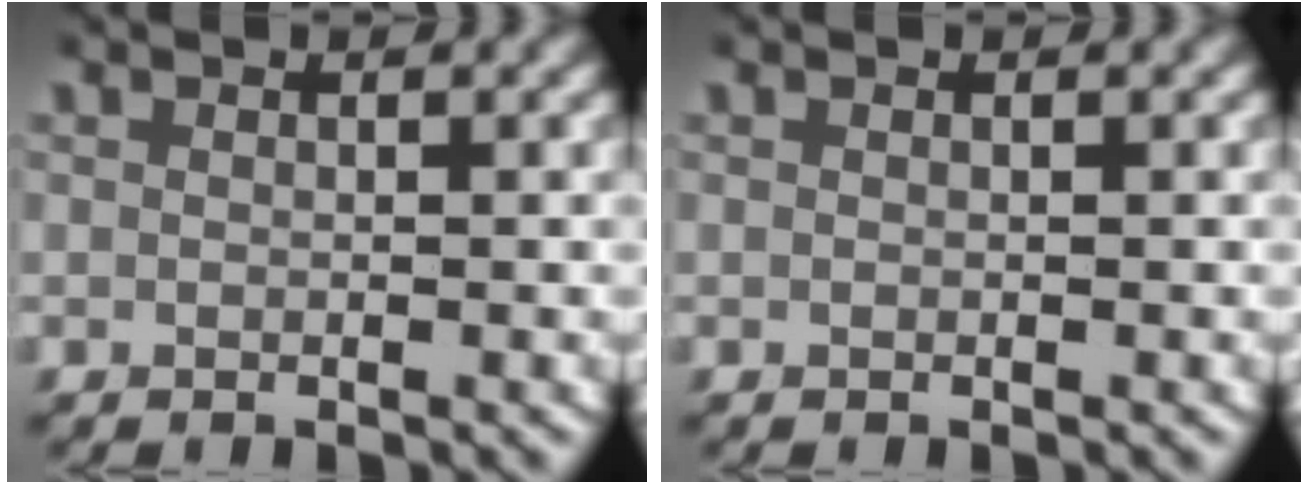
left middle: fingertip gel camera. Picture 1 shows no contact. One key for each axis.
{"total": 0.0}